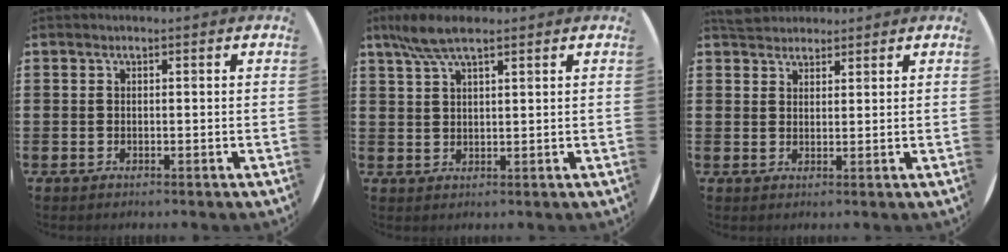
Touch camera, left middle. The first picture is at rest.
{"total": 5.4, "force": [3.9, 1.2, 3.4], "torque": [-0.076, 0.003, 0.070]}
{"total": 2.9, "force": [2.7, 0.9, 0.1], "torque": [-0.008, 0.002, 0.054]}